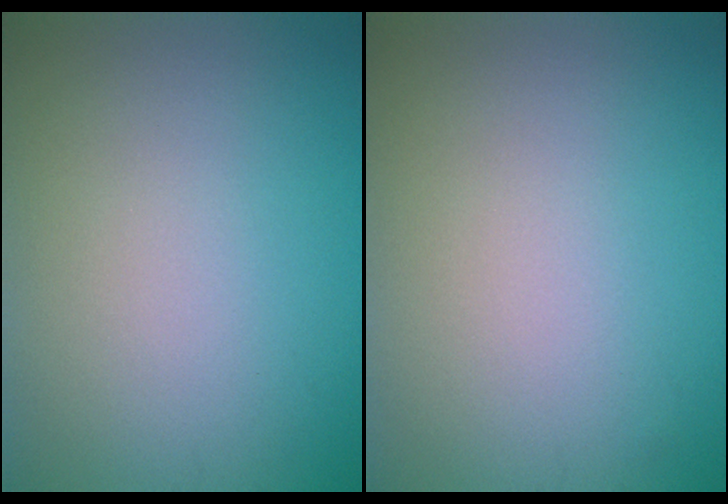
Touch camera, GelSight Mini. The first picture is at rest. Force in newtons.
{"total": 0.0}